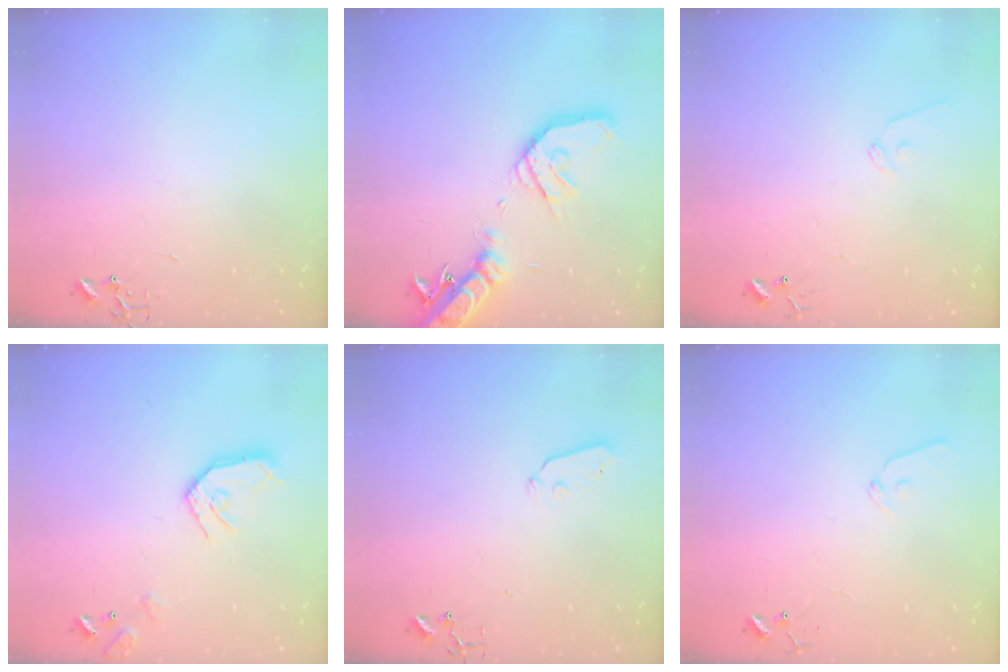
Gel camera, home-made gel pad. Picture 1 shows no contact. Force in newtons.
{"total": 20.7, "press": 20.4, "slide": 3.6}
{"total": 8.1, "press": 8.0, "slide": 0.8}
{"total": 12.7, "press": 12.6, "slide": 1.6}
{"total": 3.2, "press": 3.2, "slide": 0.5}
{"total": 6.9, "press": 6.9, "slide": 0.7}